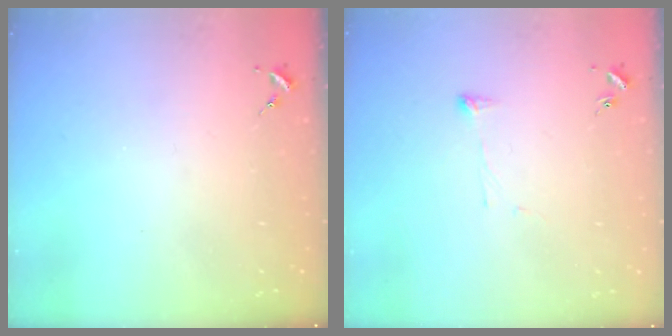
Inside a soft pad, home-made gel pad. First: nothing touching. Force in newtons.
{"total": 3.7, "press": 3.6, "slide": 0.7}